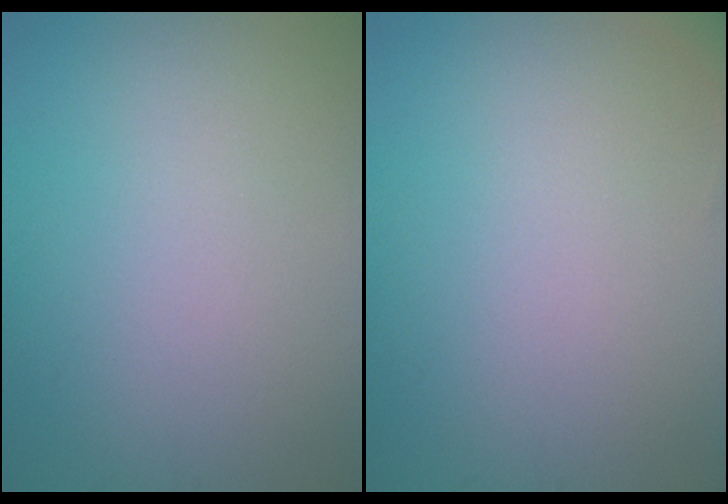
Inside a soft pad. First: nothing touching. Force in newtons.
{"total": 1.1, "press": 1.1, "slide": 0.1}